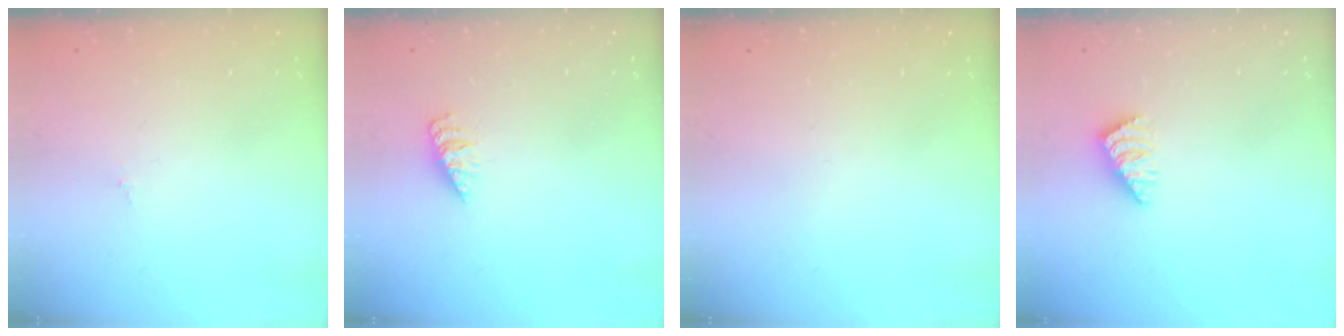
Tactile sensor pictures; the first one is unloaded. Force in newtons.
{"total": 2.0, "press": 2.0, "slide": 0.3}
{"total": 0.0}
{"total": 1.5, "press": 1.5, "slide": 0.3}